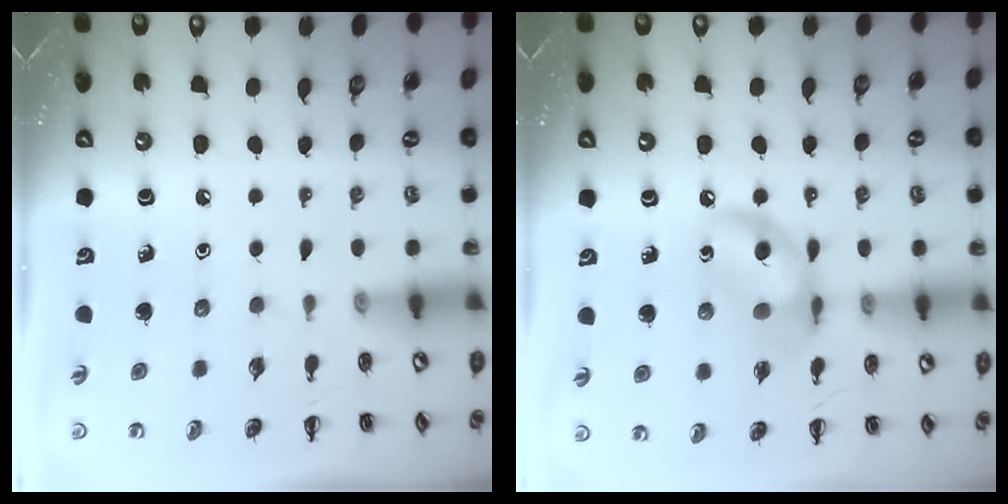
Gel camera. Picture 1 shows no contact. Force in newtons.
{"total": 11.8, "press": 11.6, "slide": 2.0}